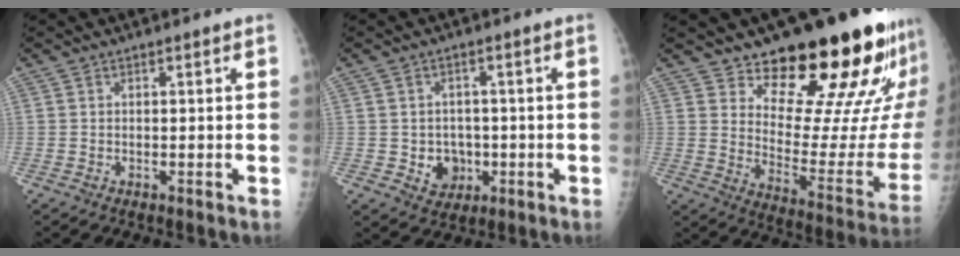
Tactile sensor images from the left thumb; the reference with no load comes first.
{"total": 5.6, "force": [-1.1, 5.0, 2.4], "torque": [-0.005, 0.008, -0.008]}
{"total": 23.0, "force": [16.6, 7.4, 14.1], "torque": [-0.157, -0.126, 0.231]}